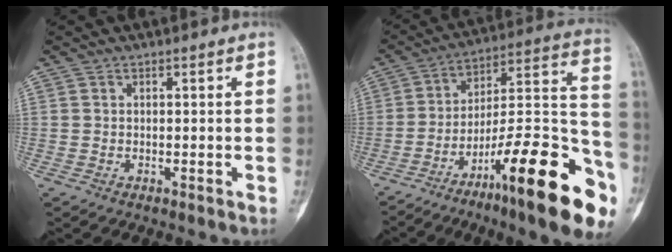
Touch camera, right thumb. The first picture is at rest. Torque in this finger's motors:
{"motor_torque": [2.28, 2.44, 0.34, -0.58, 0.14]}